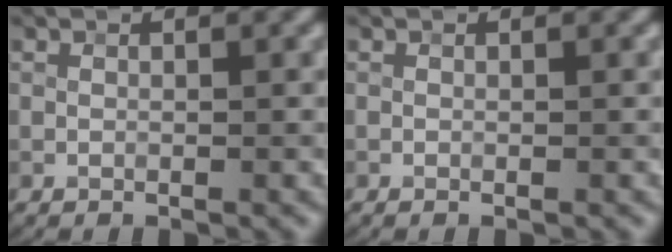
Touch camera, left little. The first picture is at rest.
{"total": 0.0}